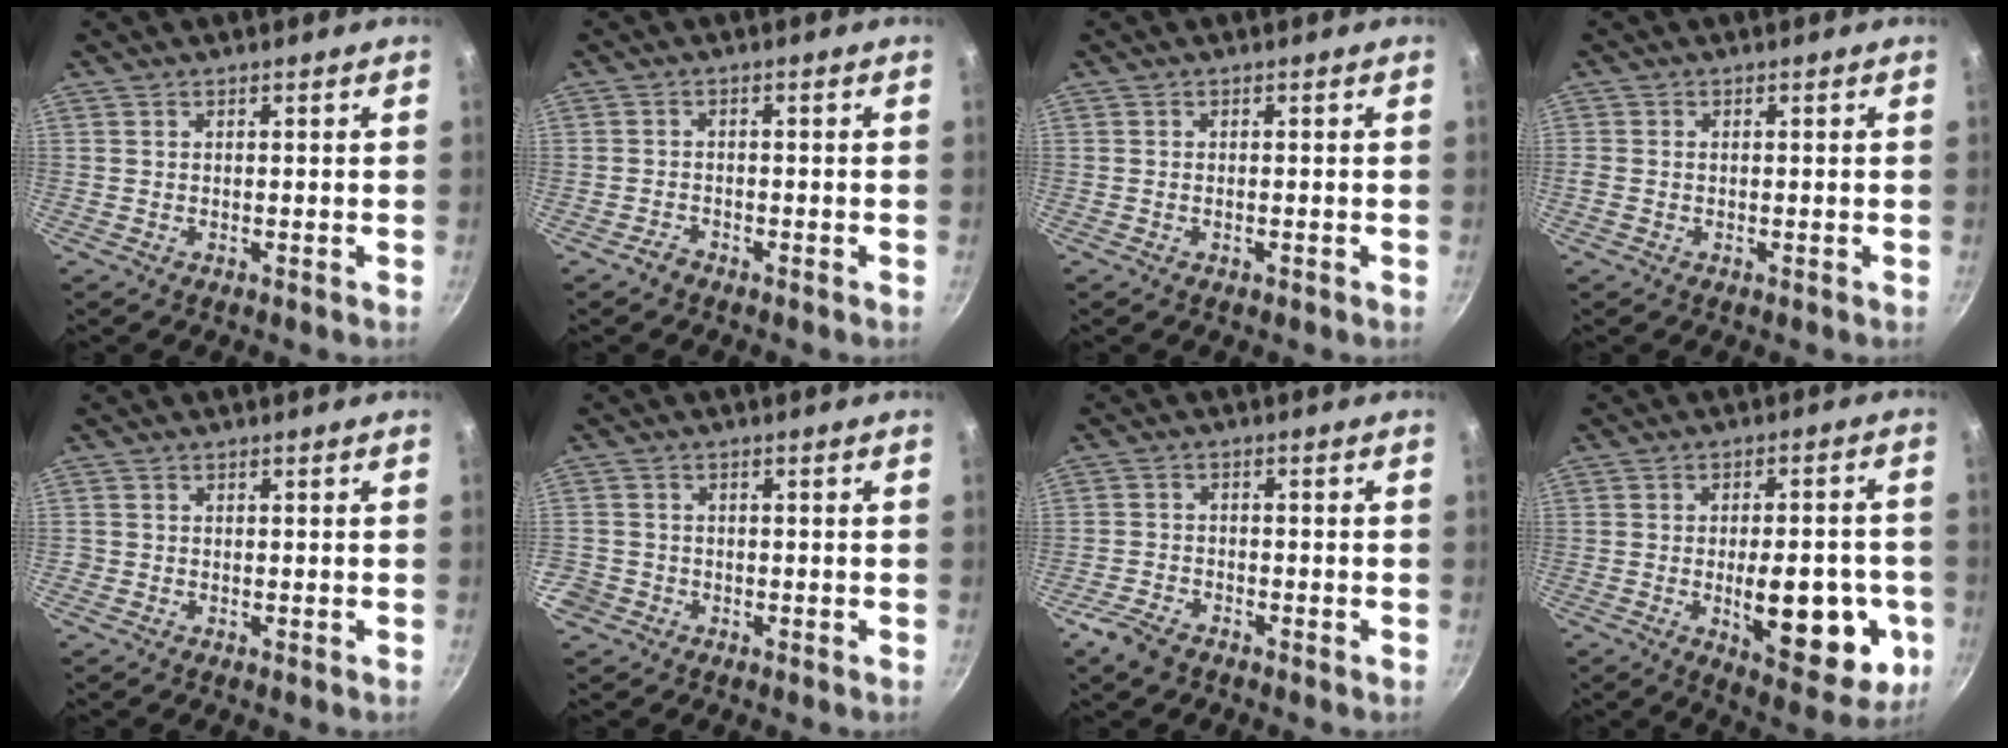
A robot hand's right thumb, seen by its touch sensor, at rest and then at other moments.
{"total": 1.8, "force": [-1.4, 0.9, 0.4], "torque": [-0.005, 0.018, -0.025]}
{"total": 0.7, "force": [-0.3, 0.3, 0.5], "torque": [-0.008, 0.003, -0.006]}
{"total": 0.9, "force": [-0.1, 0.7, 0.6], "torque": [-0.013, 0.002, -0.003]}
{"total": 0.7, "force": [-0.2, 0.6, 0.1], "torque": [0.000, 0.001, -0.007]}
{"total": 4.6, "force": [-2.0, 4.0, 1.2], "torque": [-0.023, 0.027, -0.033]}
{"total": 5.1, "force": [-3.6, 2.5, 2.6], "torque": [-0.060, 0.021, -0.072]}
{"total": 18.2, "force": [-4.2, 8.0, 15.8], "torque": [-0.175, 0.003, -0.048]}